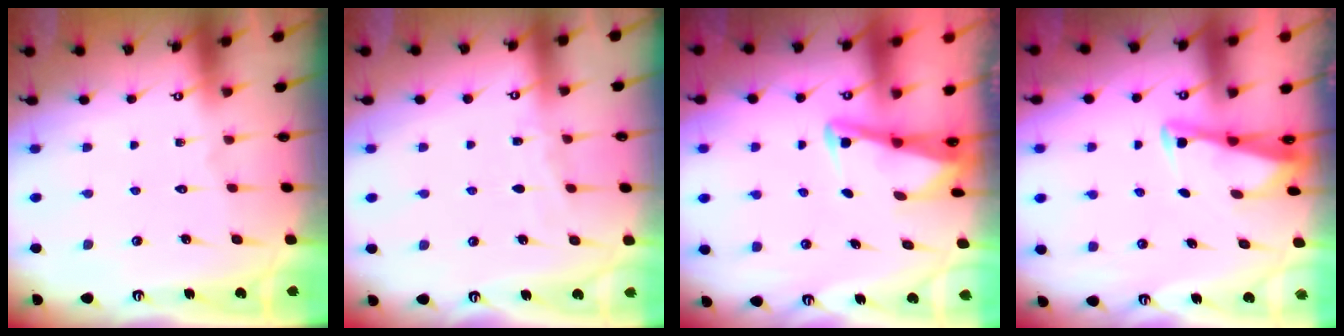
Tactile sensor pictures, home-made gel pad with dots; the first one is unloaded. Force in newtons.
{"total": 3.7, "press": 3.6, "slide": 0.5}
{"total": 2.8, "press": 2.8, "slide": 0.4}
{"total": 3.0, "press": 2.9, "slide": 0.3}